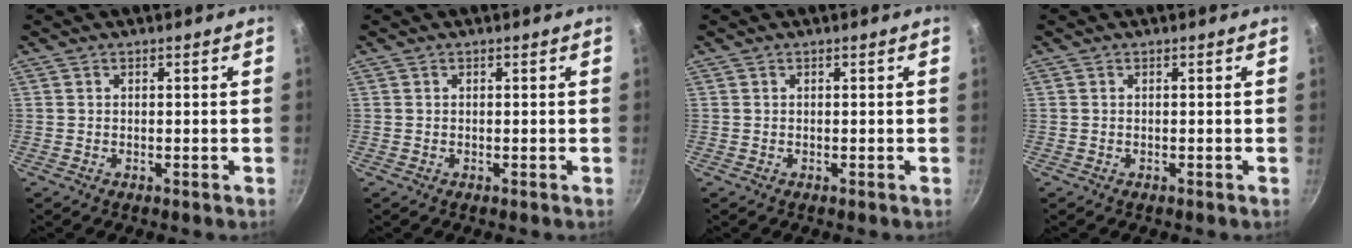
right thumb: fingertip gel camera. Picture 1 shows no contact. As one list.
[{"total": 0.0}, {"total": 0.0}, {"total": 0.0}]